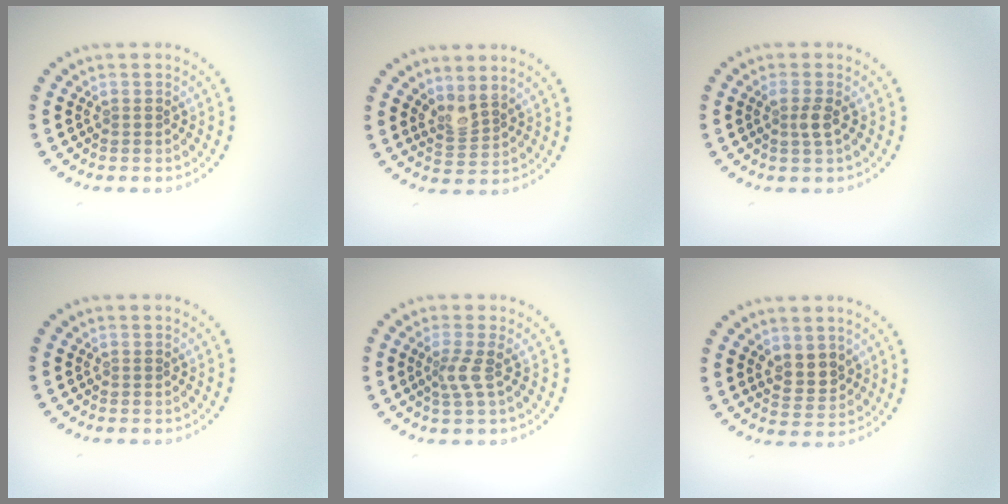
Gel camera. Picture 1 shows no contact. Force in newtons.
{"total": 2.1, "press": 1.6, "slide": 1.4}
{"total": 1.5, "press": 1.2, "slide": 0.9}
{"total": 0.0}
{"total": 2.0, "press": 1.4, "slide": 1.4}
{"total": 2.5, "press": 2.4, "slide": 0.8}